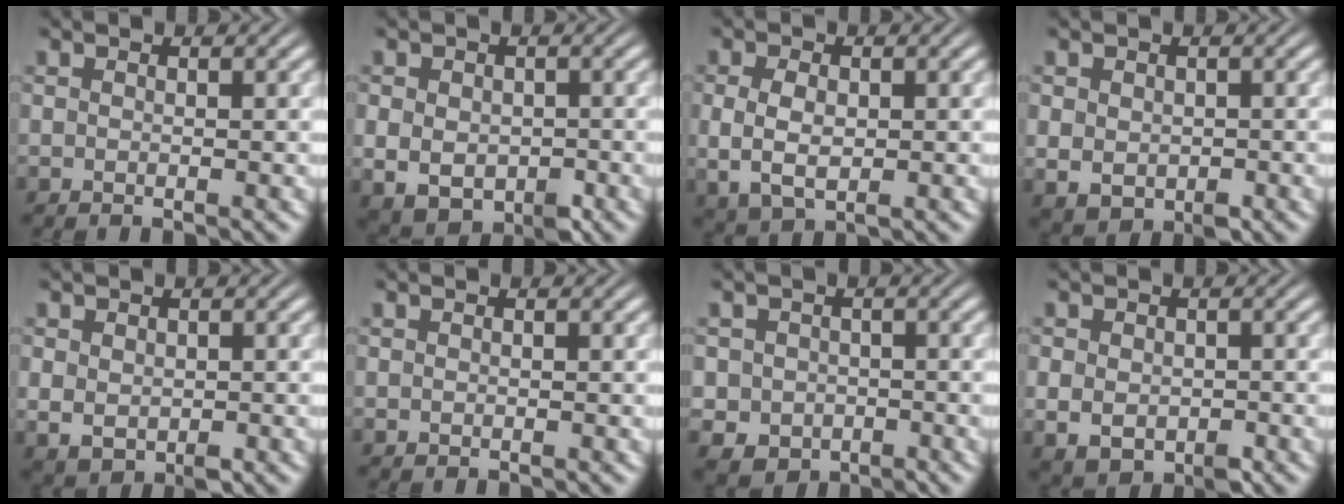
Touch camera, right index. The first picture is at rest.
{"total": 6.2, "force": [-2.1, 4.7, 3.5], "torque": [-0.078, -0.039, -0.013]}
{"total": 4.6, "force": [-0.1, 3.3, 3.1], "torque": [-0.071, -0.013, 0.010]}
{"total": 3.7, "force": [-0.8, 2.9, 2.2], "torque": [-0.055, -0.029, 0.006]}
{"total": 2.9, "force": [-0.3, 2.2, 1.9], "torque": [-0.045, -0.020, 0.012]}
{"total": 0.0}
{"total": 7.3, "force": [-2.7, 6.5, 2.0], "torque": [-0.039, -0.033, -0.041]}
{"total": 4.5, "force": [-1.4, 3.4, 2.6], "torque": [-0.058, -0.029, -0.005]}